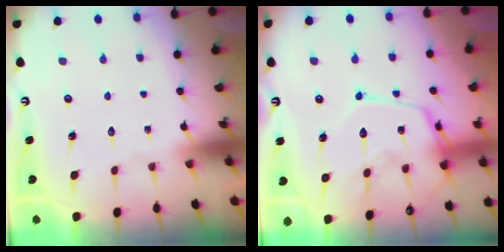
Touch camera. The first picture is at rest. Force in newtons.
{"total": 14.2, "press": 14.1, "slide": 1.4}